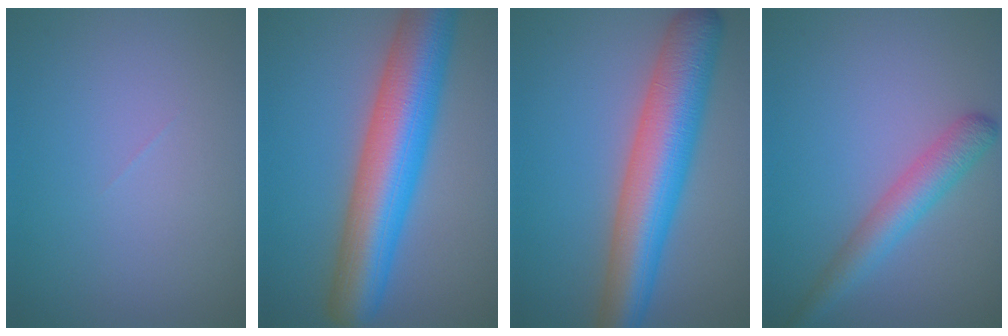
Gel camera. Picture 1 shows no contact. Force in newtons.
{"total": 10.7, "press": 10.7, "slide": 0.3}
{"total": 9.6, "press": 9.6, "slide": 0.3}
{"total": 3.6, "press": 3.6, "slide": 0.1}